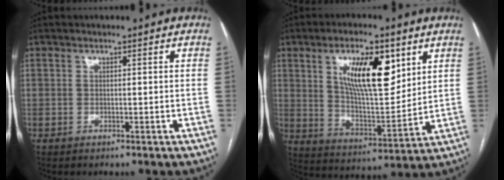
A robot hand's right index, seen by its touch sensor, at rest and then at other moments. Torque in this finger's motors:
{"motor_torque": [1.19, 0.94, 0.66, 0.21]}